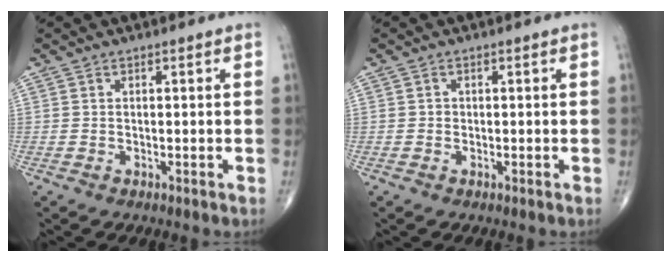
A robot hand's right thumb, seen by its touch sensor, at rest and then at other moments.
{"total": 0.6, "force": [-0.1, 0.6, 0.2], "torque": [0.002, 0.003, -0.002]}